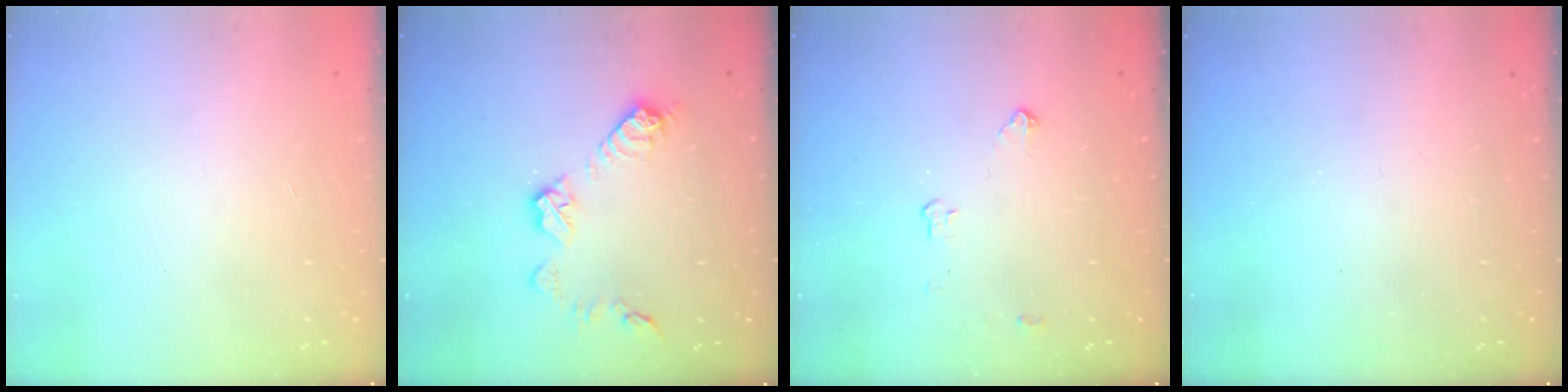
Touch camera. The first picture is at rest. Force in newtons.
{"total": 10.8, "press": 10.8, "slide": 0.6}
{"total": 3.2, "press": 3.1, "slide": 0.5}
{"total": 0.0}